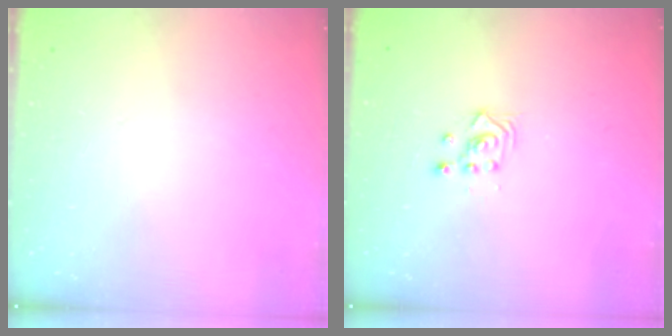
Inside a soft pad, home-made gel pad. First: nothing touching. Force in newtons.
{"total": 2.3, "press": 2.3, "slide": 0.3}